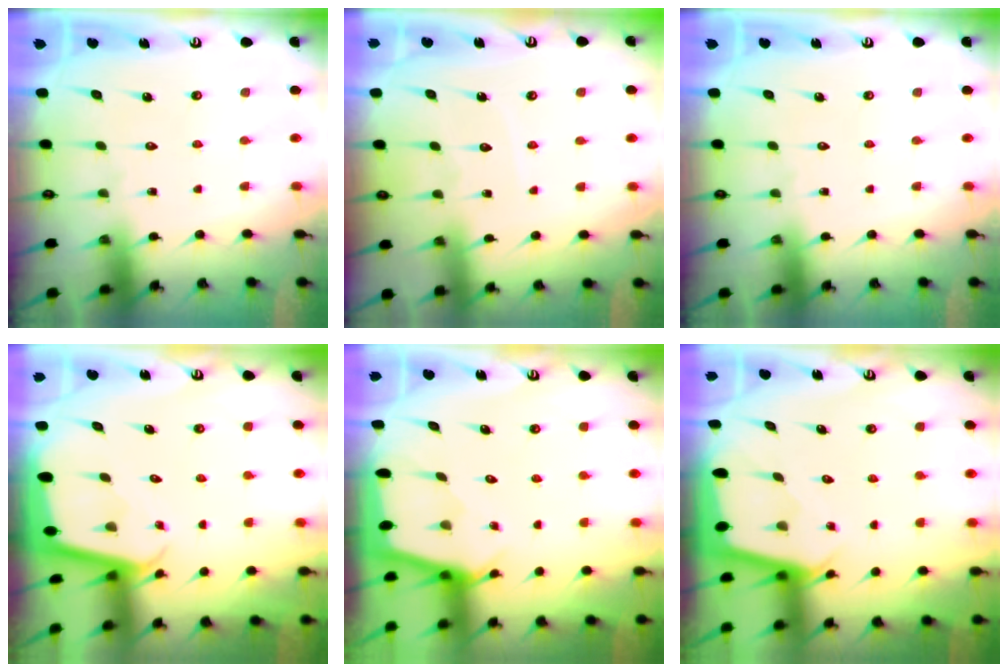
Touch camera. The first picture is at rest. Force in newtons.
{"total": 3.7, "press": 3.7, "slide": 0.2}
{"total": 0.0}
{"total": 2.7, "press": 2.7, "slide": 0.2}
{"total": 2.0, "press": 2.0, "slide": 0.3}
{"total": 2.0, "press": 2.0, "slide": 0.3}